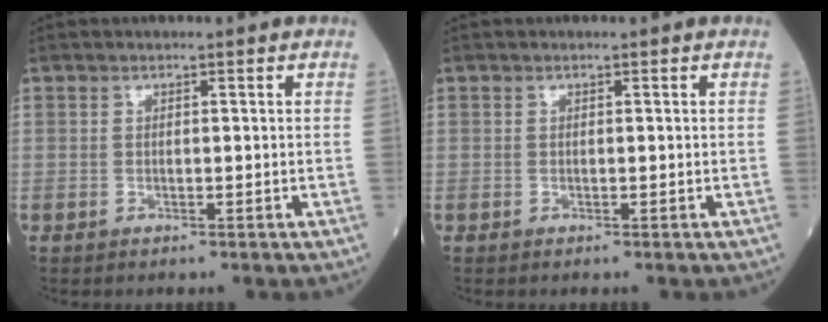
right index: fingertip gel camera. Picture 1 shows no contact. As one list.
[{"total": 0.0}]